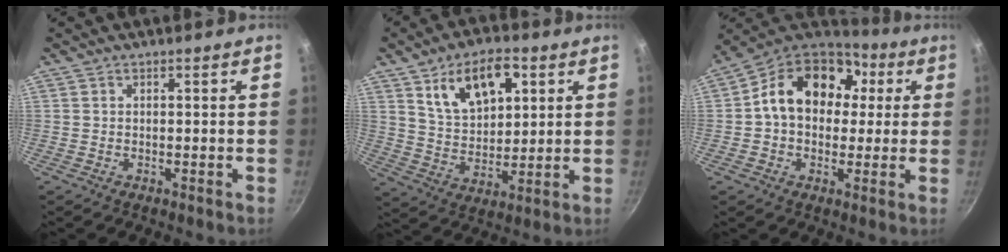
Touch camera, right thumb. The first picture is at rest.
{"total": 13.7, "force": [5.9, 7.9, 9.4], "torque": [-0.122, -0.016, 0.109]}
{"total": 18.1, "force": [3.1, 13.7, 11.4], "torque": [-0.159, 0.035, 0.035]}